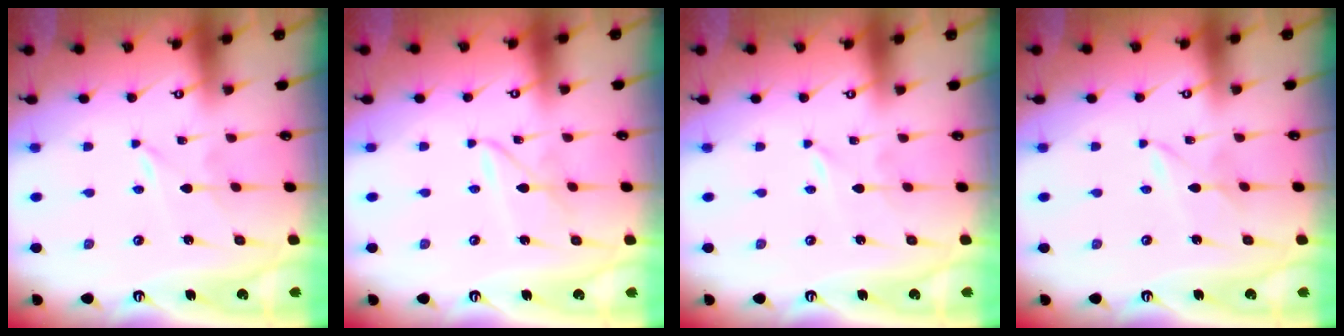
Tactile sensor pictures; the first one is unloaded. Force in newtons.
{"total": 3.0, "press": 2.9, "slide": 0.3}
{"total": 0.0}
{"total": 1.7, "press": 1.7, "slide": 0.2}